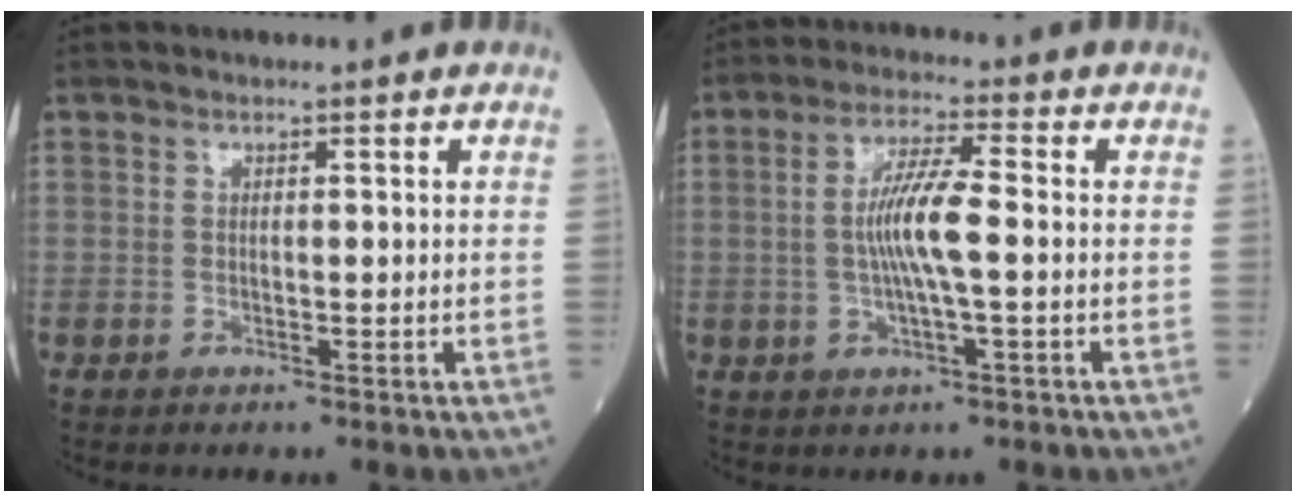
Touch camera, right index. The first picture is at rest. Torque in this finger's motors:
{"motor_torque": [1.24, -0.06, 0.60, 0.17]}